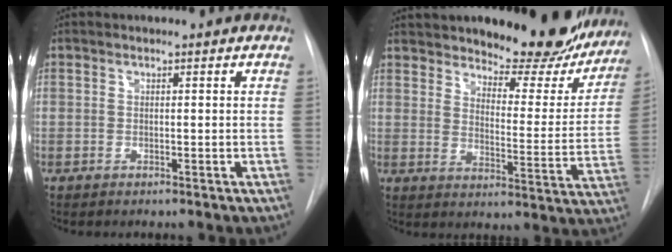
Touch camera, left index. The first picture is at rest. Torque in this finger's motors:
{"motor_torque": [0.37, -0.78, 0.91, 0.18]}